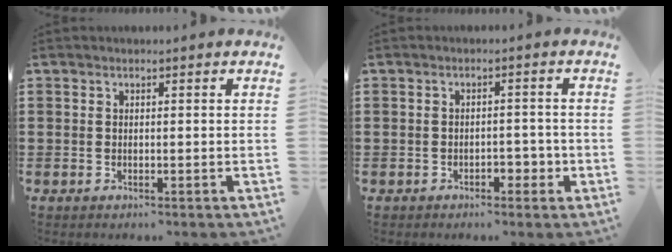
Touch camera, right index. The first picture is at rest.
{"total": 2.9, "force": [-1.6, 1.4, 2.0], "torque": [-0.036, 0.002, -0.031]}